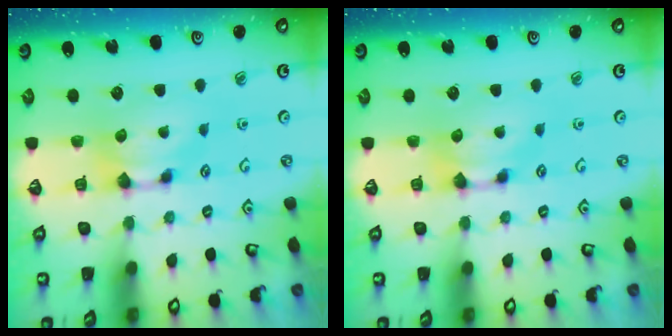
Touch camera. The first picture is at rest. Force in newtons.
{"total": 0.0}